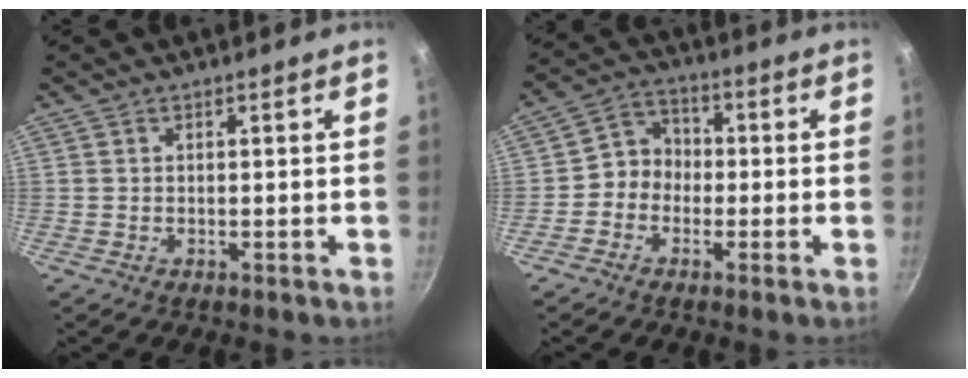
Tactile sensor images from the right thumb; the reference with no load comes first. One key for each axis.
{"total": 5.8, "fx": -1.4, "fy": 5.1, "fz": 2.4, "tx": -0.007, "ty": 0.027, "tz": -0.041}